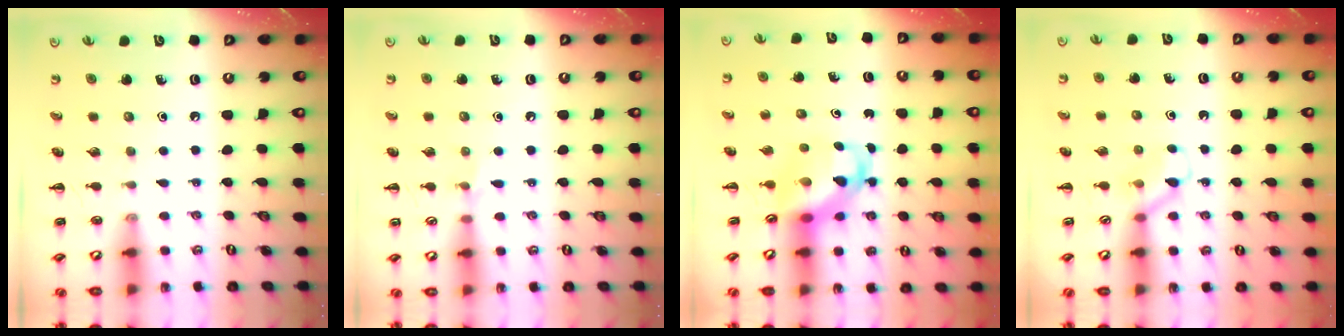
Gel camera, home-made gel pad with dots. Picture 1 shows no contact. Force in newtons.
{"total": 4.5, "press": 4.2, "slide": 1.6}
{"total": 4.4, "press": 4.3, "slide": 0.7}
{"total": 4.0, "press": 3.8, "slide": 1.2}